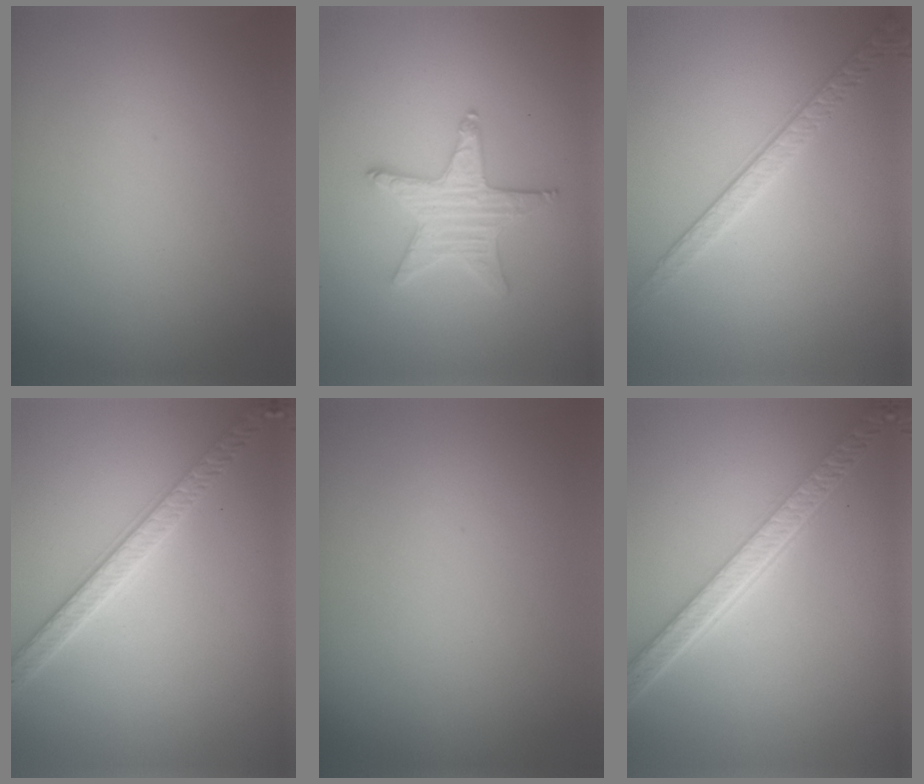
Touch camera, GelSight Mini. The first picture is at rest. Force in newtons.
{"total": 3.4, "press": 3.3, "slide": 0.7}
{"total": 2.4, "press": 2.0, "slide": 1.4}
{"total": 3.3, "press": 3.2, "slide": 0.6}
{"total": 0.0}
{"total": 5.6, "press": 4.2, "slide": 3.8}